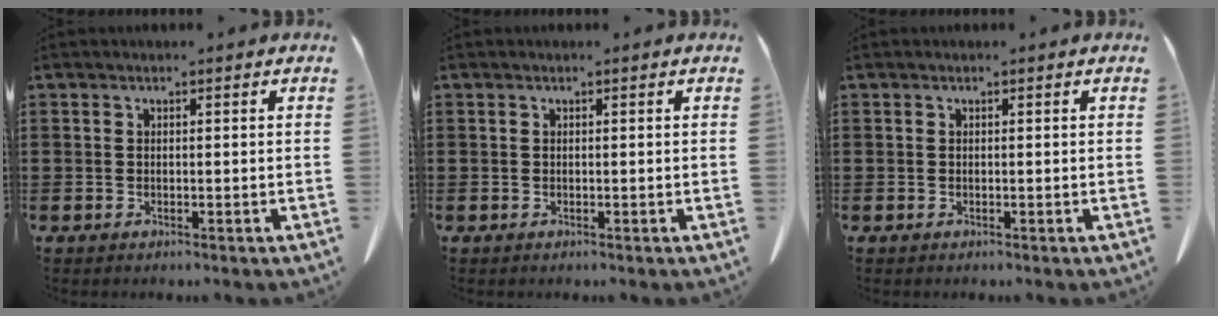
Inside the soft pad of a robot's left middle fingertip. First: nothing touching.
{"total": 0.0}
{"total": 0.0}